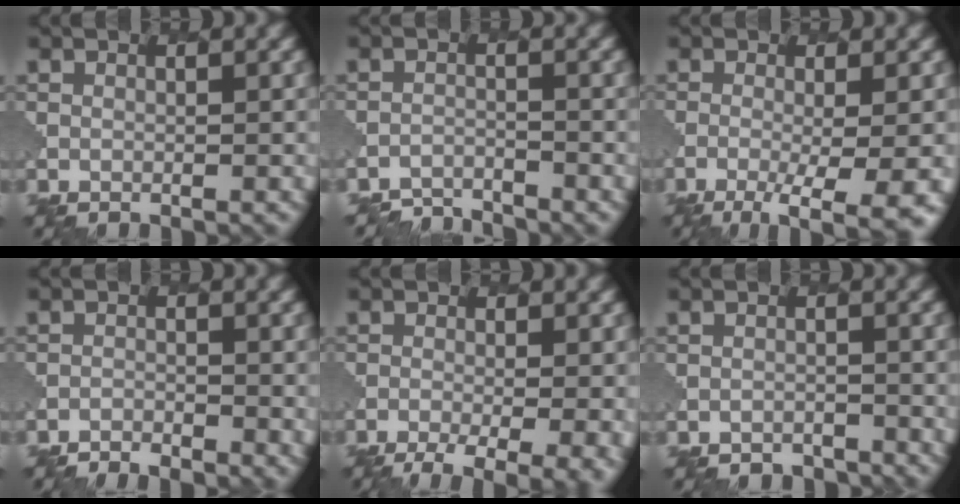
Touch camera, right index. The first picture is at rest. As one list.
[{"total": 3.1, "force": [-3.0, 0.3, -0.4], "torque": [0.006, -0.004, -0.057]}, {"total": 7.2, "force": [-3.2, 2.2, 6.1], "torque": [-0.080, -0.015, -0.039]}, {"total": 2.6, "force": [-2.1, 1.0, 1.2], "torque": [-0.031, 0.001, -0.033]}, {"total": 8.1, "force": [-3.6, 3.4, 6.4], "torque": [-0.071, -0.012, -0.043]}, {"total": 1.3, "force": [-1.1, 0.5, -0.4], "torque": [0.005, 0.000, -0.015]}]